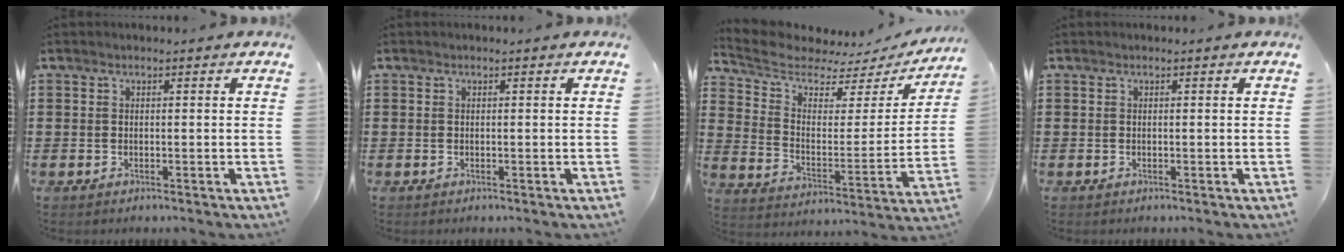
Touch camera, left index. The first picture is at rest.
{"total": 0.0}
{"total": 6.3, "force": [5.3, 2.4, 2.3], "torque": [-0.076, -0.036, 0.090]}
{"total": 0.0}